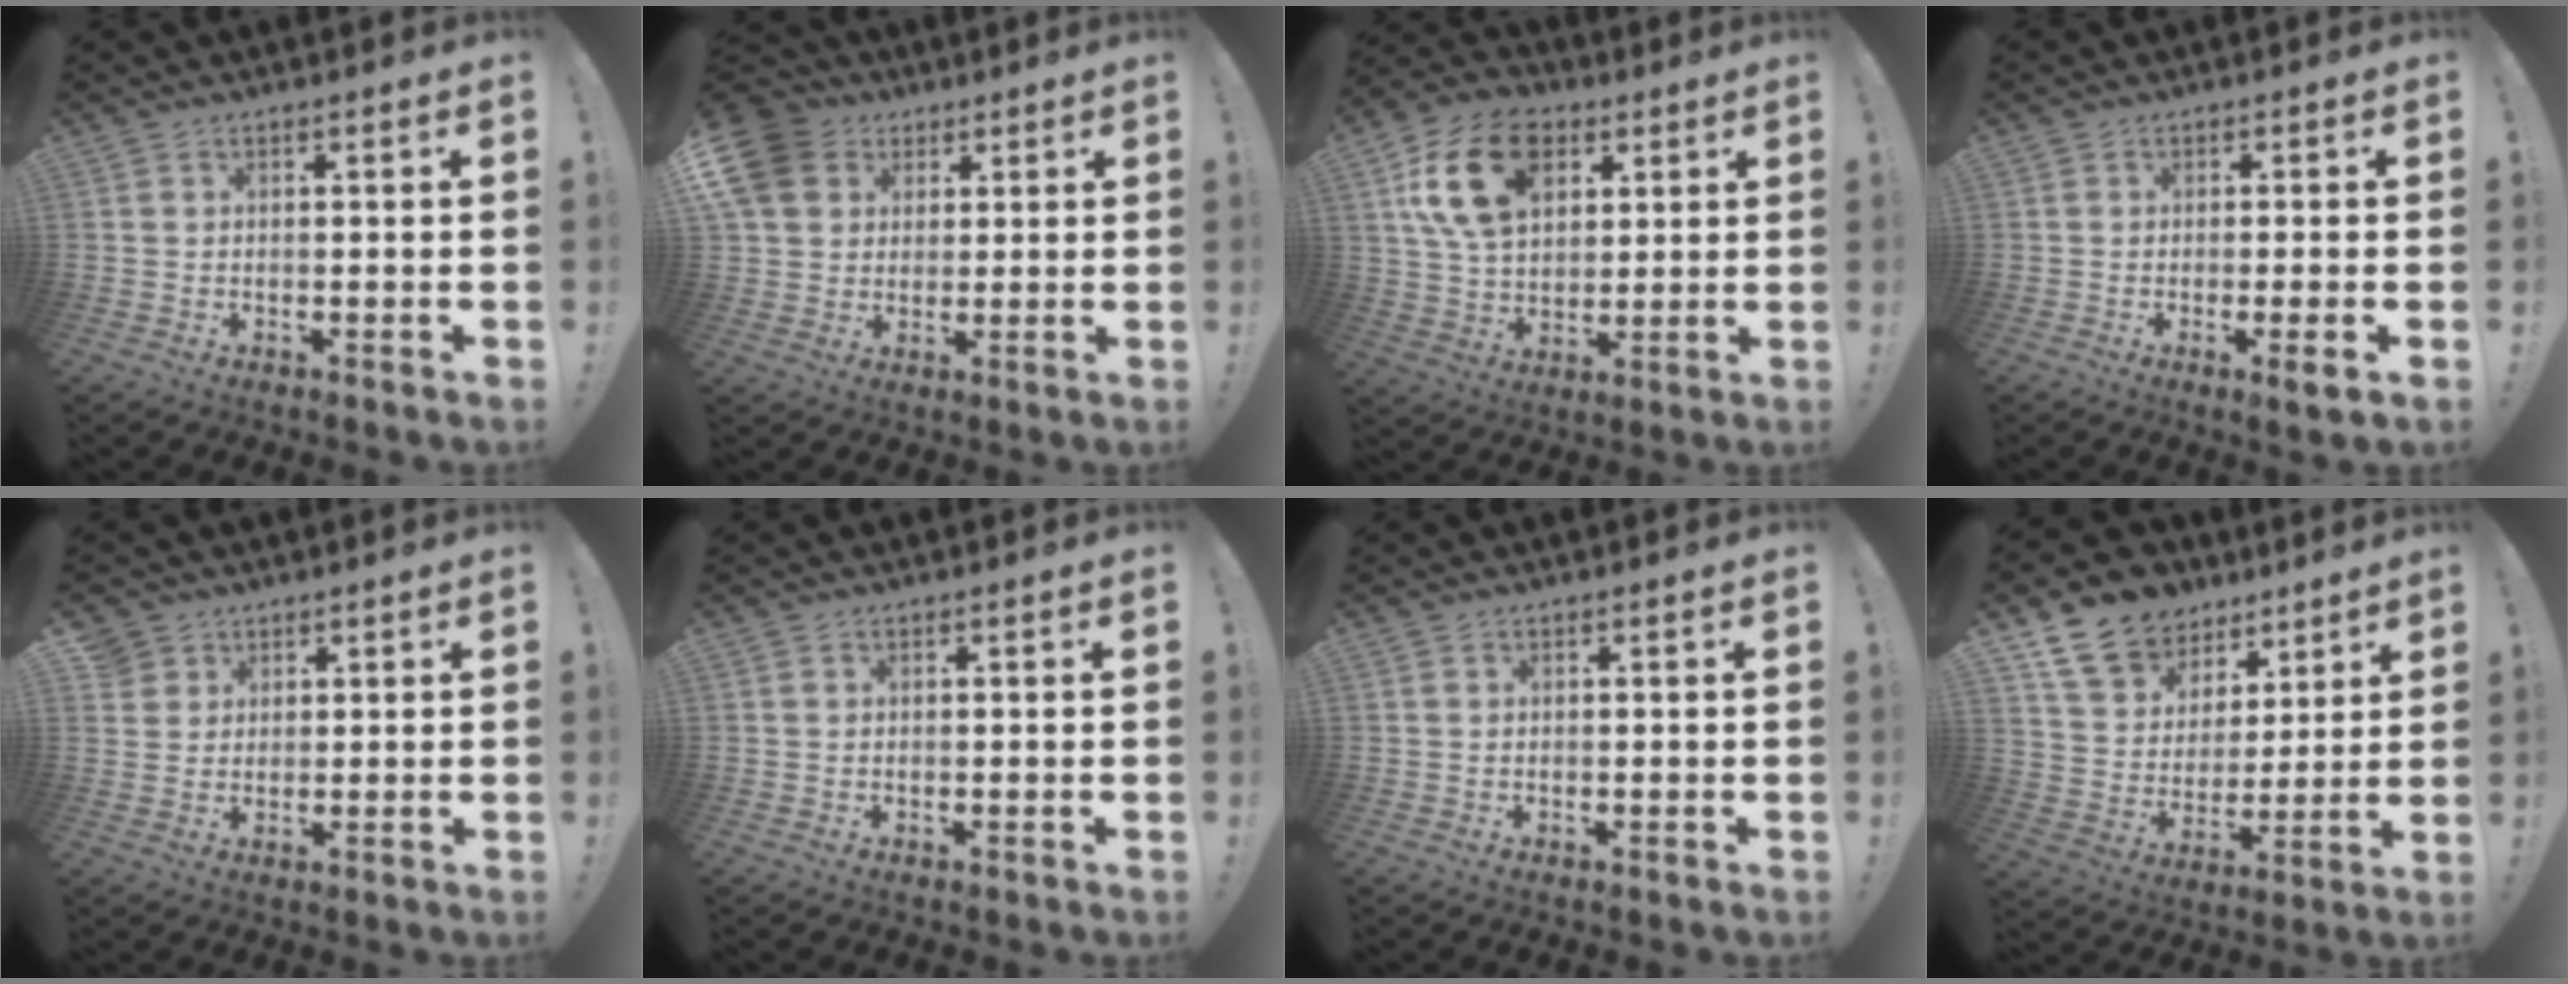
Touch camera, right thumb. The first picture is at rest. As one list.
[{"total": 11.8, "force": [4.2, 9.8, 5.0], "torque": [-0.095, -0.013, 0.087]}, {"total": 18.2, "force": [7.1, 12.5, 11.1], "torque": [-0.180, -0.016, 0.137]}, {"total": 3.7, "force": [-1.1, -0.4, 3.6], "torque": [-0.062, -0.002, -0.016]}, {"total": 3.6, "force": [2.3, 2.8, 0.4], "torque": [-0.003, -0.009, 0.042]}, {"total": 0.0}, {"total": 0.0}, {"total": 14.0, "force": [9.3, 9.6, 4.2], "torque": [-0.072, -0.057, 0.179]}]